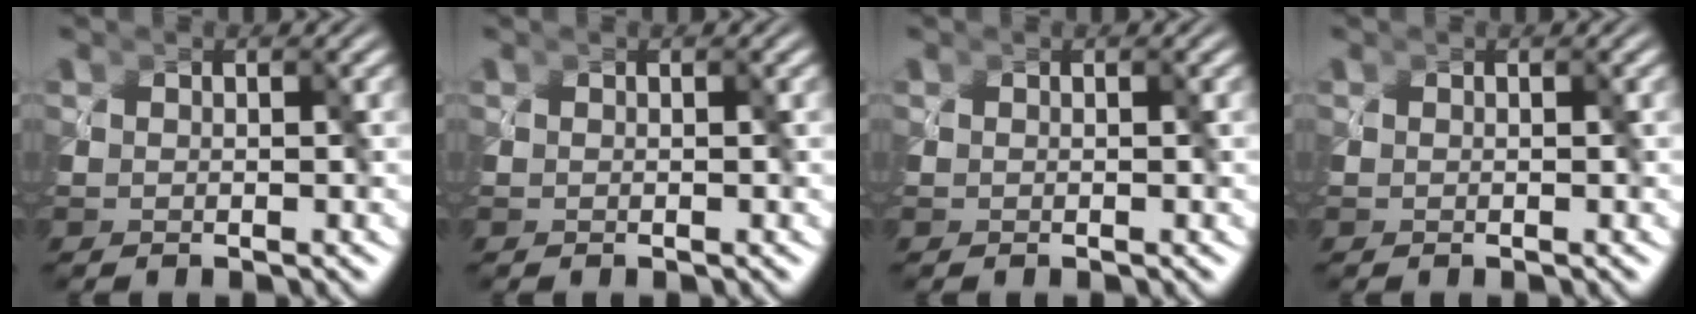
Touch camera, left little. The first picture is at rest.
{"total": 0.0}
{"total": 0.0}
{"total": 0.0}